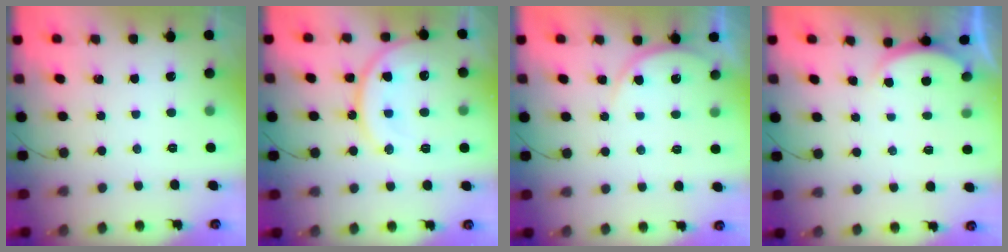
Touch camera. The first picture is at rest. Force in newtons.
{"total": 16.3, "press": 16.2, "slide": 1.7}
{"total": 5.0, "press": 5.0, "slide": 0.5}
{"total": 2.4, "press": 2.4, "slide": 0.6}